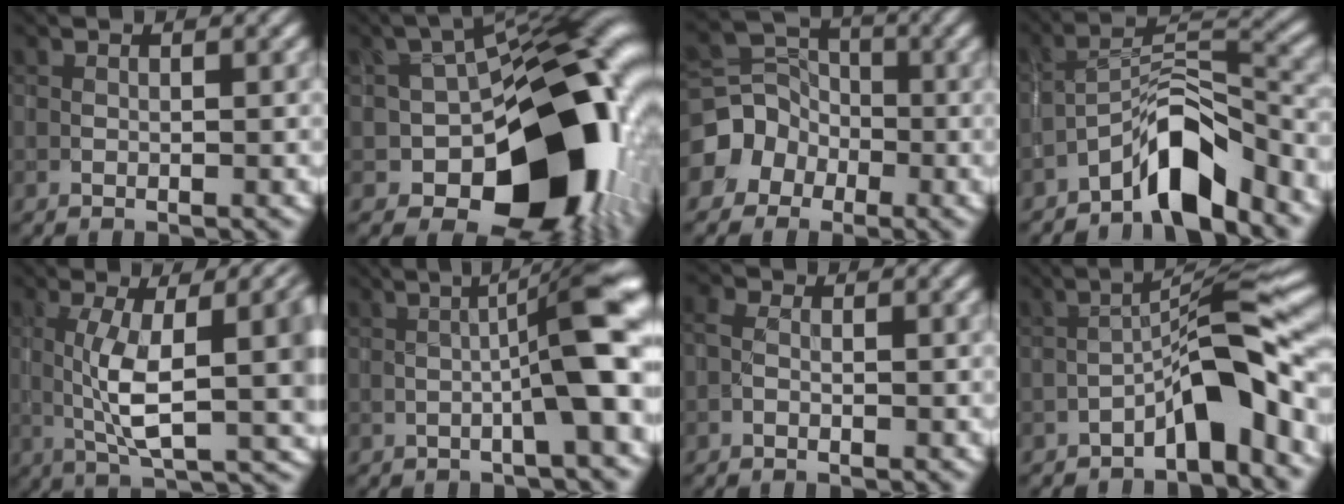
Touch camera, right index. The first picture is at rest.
{"total": 16.5, "force": [-5.4, 10.0, 11.9], "torque": [-0.111, 0.004, -0.102]}
{"total": 4.9, "force": [-1.8, 4.2, 1.5], "torque": [-0.011, 0.011, -0.049]}
{"total": 6.7, "force": [-4.8, 1.7, 4.3], "torque": [-0.071, 0.016, -0.091]}
{"total": 11.1, "force": [0.5, 3.9, 10.4], "torque": [-0.181, -0.003, 0.011]}
{"total": 7.5, "force": [-0.6, 0.8, 7.4], "torque": [-0.108, 0.026, -0.015]}
{"total": 1.4, "force": [-0.4, 1.0, 1.0], "torque": [-0.020, 0.002, -0.012]}
{"total": 6.7, "force": [-3.6, 1.3, 5.6], "torque": [-0.083, 0.031, -0.062]}